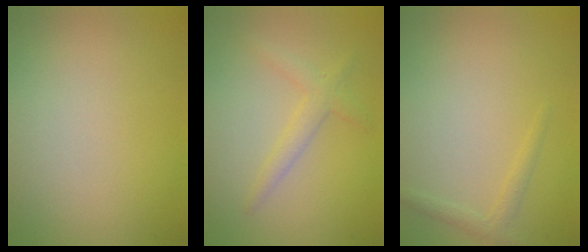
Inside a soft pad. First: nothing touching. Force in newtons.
{"total": 2.0, "press": 2.0, "slide": 0.2}
{"total": 1.2, "press": 1.2, "slide": 0.1}